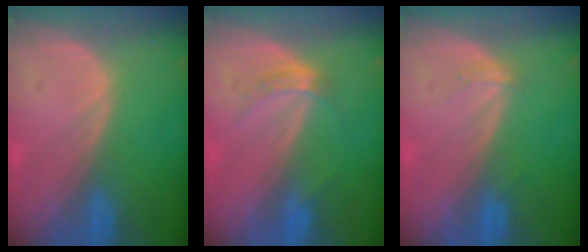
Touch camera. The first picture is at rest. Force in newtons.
{"total": 2.8, "press": 2.5, "slide": 1.3}
{"total": 1.1, "press": 1.1, "slide": 0.1}